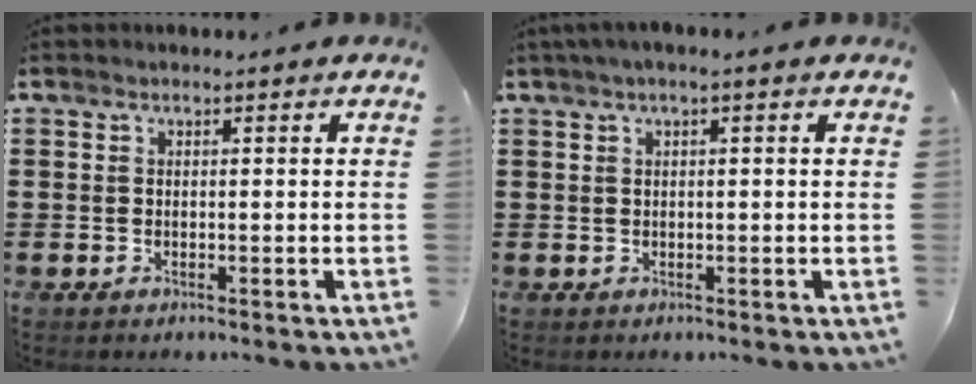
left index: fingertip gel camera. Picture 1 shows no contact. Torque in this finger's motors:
{"motor_torque": [1.62, 0.52, 0.45, 0.11]}